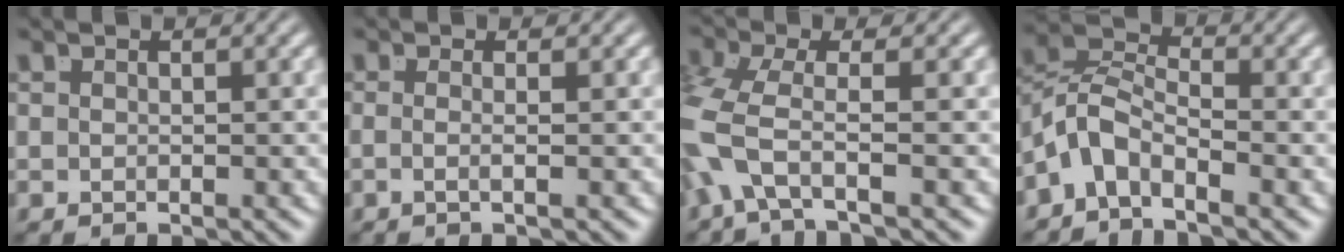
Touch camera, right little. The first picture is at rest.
{"total": 1.8, "force": [-0.8, -1.0, 1.2], "torque": [-0.033, -0.015, -0.008]}
{"total": 3.7, "force": [-1.3, 1.8, 3.0], "torque": [-0.102, -0.027, -0.011]}
{"total": 6.5, "force": [-1.9, 5.2, 3.5], "torque": [-0.078, -0.017, -0.044]}